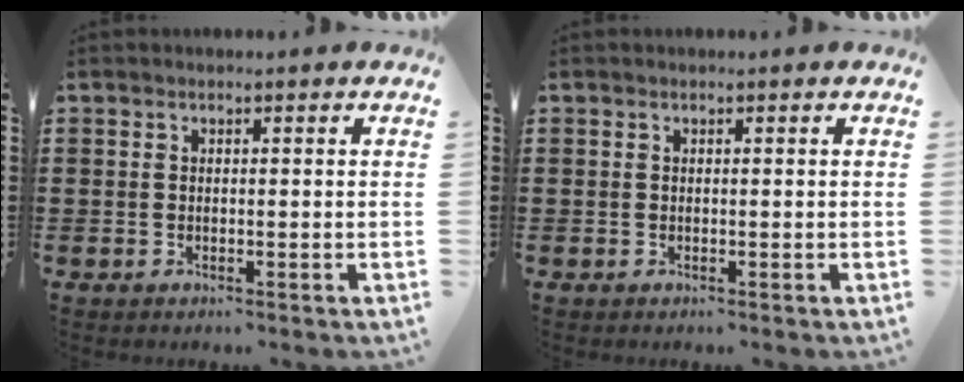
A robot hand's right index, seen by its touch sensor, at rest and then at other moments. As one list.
[{"total": 0.0}]